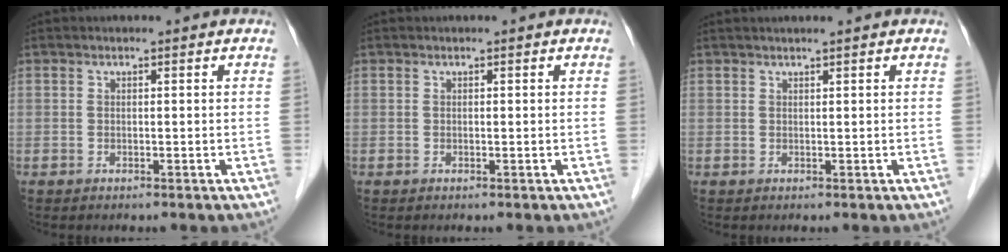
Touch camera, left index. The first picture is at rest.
{"total": 0.0}
{"total": 1.6, "force": [1.3, -0.2, 0.9], "torque": [-0.010, 0.014, 0.025]}